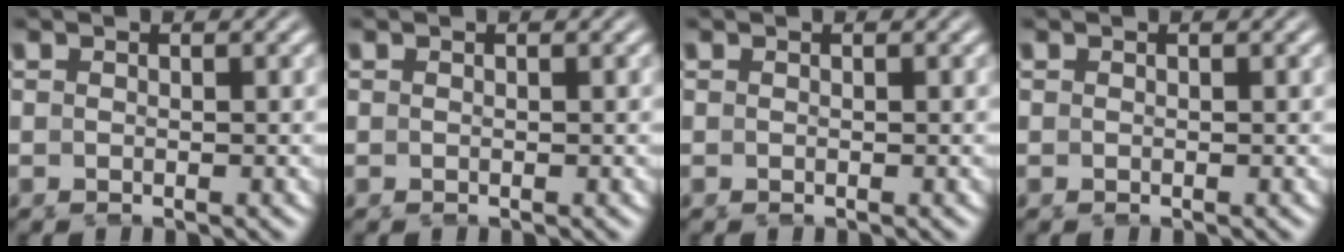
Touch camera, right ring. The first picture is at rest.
{"total": 0.0}
{"total": 0.0}
{"total": 0.0}